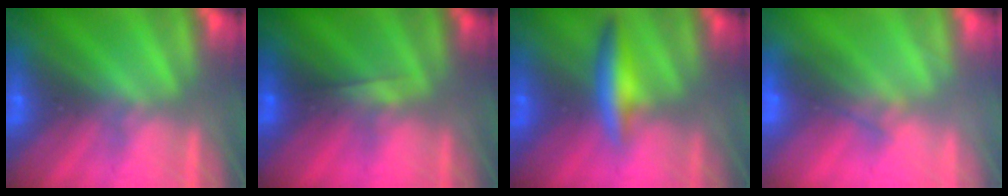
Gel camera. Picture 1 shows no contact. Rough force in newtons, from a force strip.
{"total": 3.9}
{"total": 2.4}
{"total": 4.5}